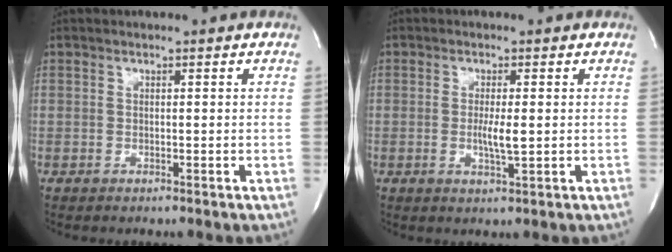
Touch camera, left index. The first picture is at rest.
{"total": 3.1, "force": [-0.2, 0.3, 3.1], "torque": [-0.061, -0.005, -0.002]}